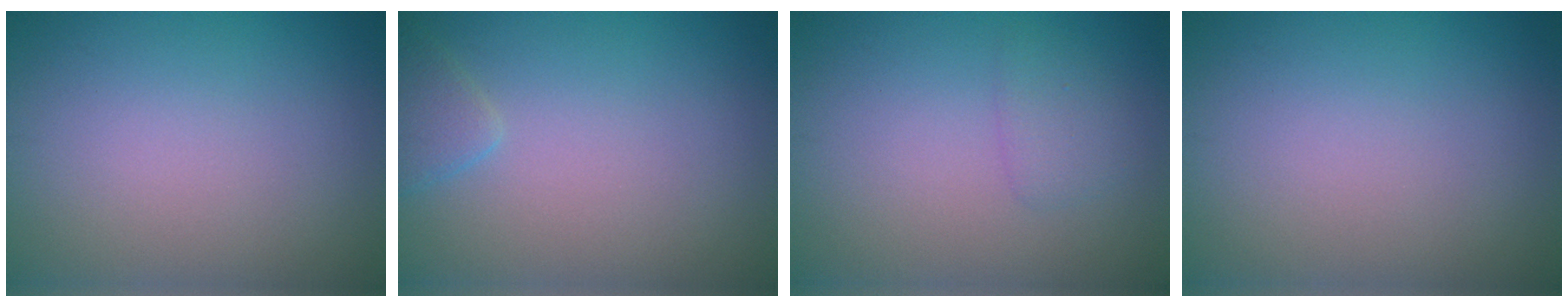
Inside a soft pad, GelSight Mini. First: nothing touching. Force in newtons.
{"total": 1.6, "press": 1.6, "slide": 0.1}
{"total": 1.4, "press": 1.4, "slide": 0.1}
{"total": 0.0}